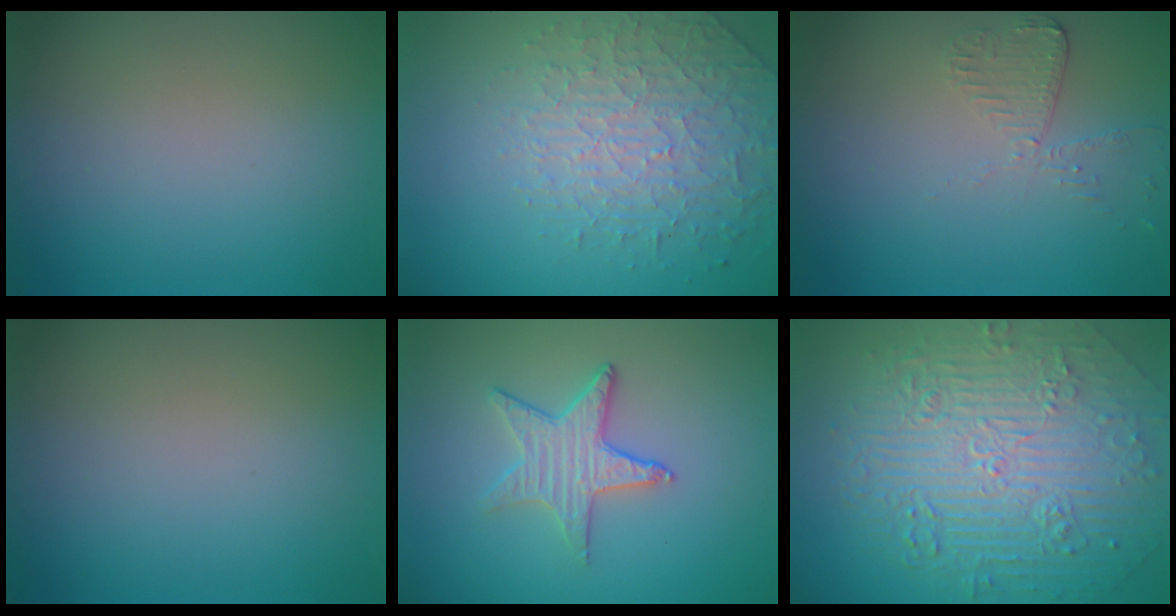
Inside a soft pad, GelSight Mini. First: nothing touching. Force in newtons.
{"total": 3.7, "press": 3.5, "slide": 1.1}
{"total": 1.9, "press": 1.9, "slide": 0.4}
{"total": 0.0}
{"total": 3.1, "press": 2.9, "slide": 1.1}
{"total": 10.6, "press": 7.0, "slide": 7.9}